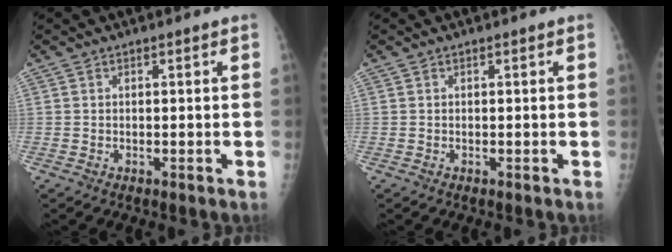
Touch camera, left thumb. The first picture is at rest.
{"total": 0.0}